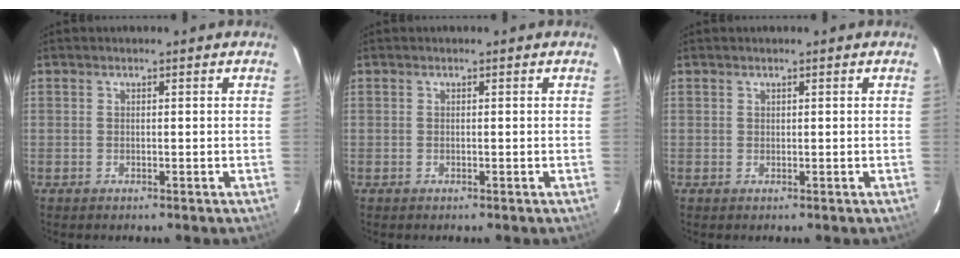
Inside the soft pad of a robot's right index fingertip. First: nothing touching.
{"total": 0.0}
{"total": 0.0}